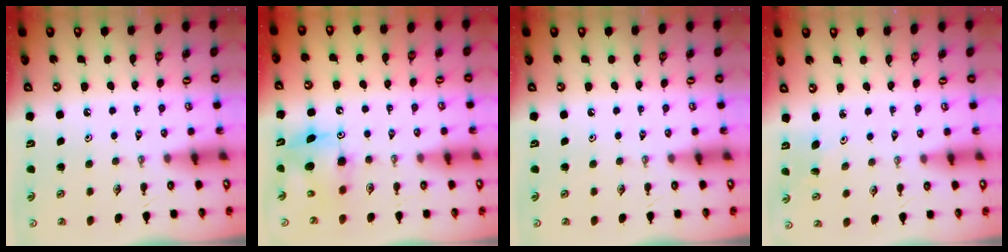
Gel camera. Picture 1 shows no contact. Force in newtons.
{"total": 7.7, "press": 7.7, "slide": 0.4}
{"total": 0.0}
{"total": 3.9, "press": 3.9, "slide": 0.2}